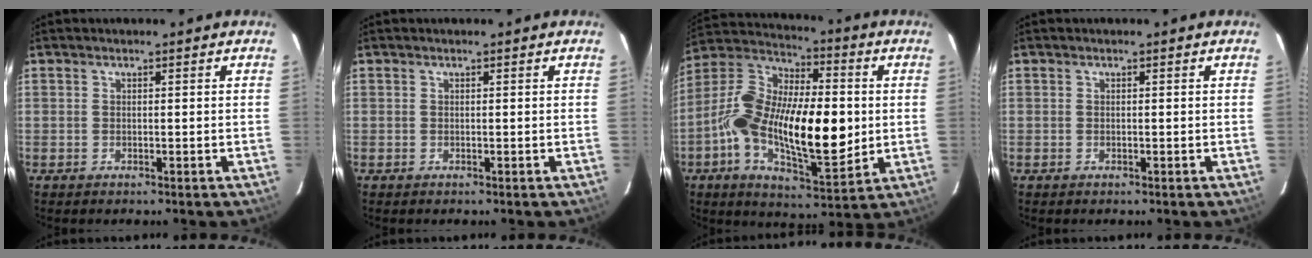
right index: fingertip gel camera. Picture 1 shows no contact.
{"total": 0.0}
{"total": 22.4, "force": [-2.3, 9.4, 20.3], "torque": [-0.372, -0.002, -0.045]}
{"total": 0.0}